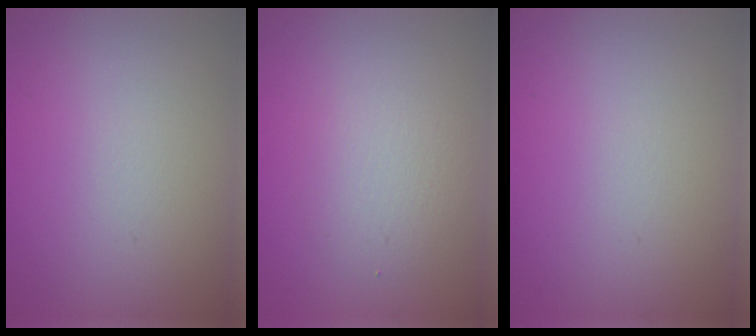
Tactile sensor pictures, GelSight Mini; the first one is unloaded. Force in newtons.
{"total": 2.5, "press": 2.5, "slide": 0.2}
{"total": 0.0}